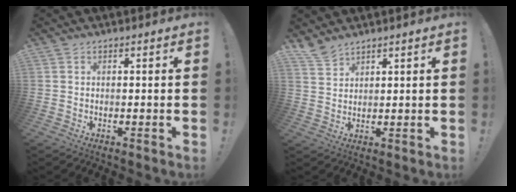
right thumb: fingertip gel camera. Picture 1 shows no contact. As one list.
[{"total": 4.6, "force": [4.1, 1.5, 1.5], "torque": [-0.024, -0.025, 0.077]}]